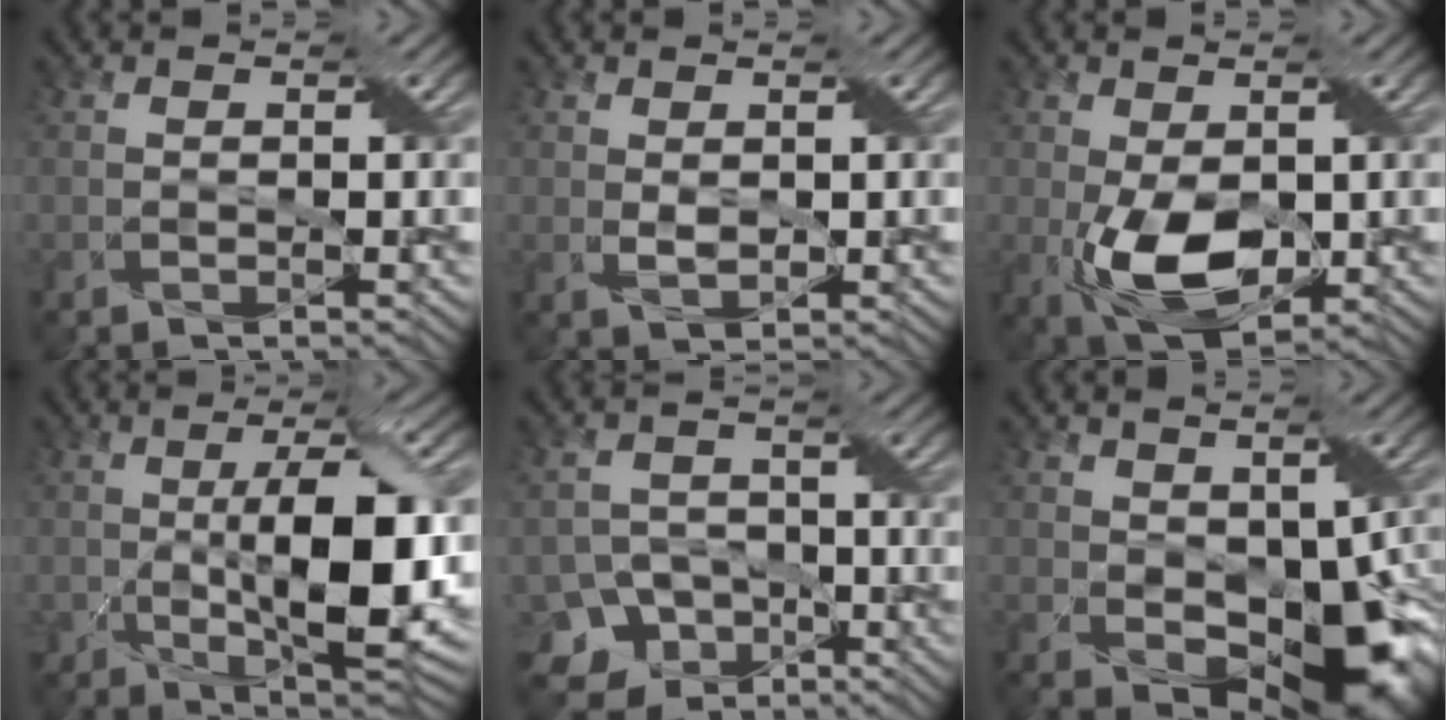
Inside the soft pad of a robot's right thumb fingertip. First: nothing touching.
{"total": 1.5, "force": [0.5, 1.0, 1.0], "torque": [-0.027, -0.002, 0.015]}
{"total": 7.8, "force": [-1.4, 4.5, 6.3], "torque": [-0.141, -0.011, -0.016]}
{"total": 12.2, "force": [-0.7, 4.9, 11.1], "torque": [-0.180, -0.005, -0.005]}
{"total": 8.7, "force": [-5.7, 6.2, 1.8], "torque": [-0.038, -0.012, -0.097]}
{"total": 10.9, "force": [-0.8, 6.7, 8.6], "torque": [-0.129, -0.024, -0.001]}